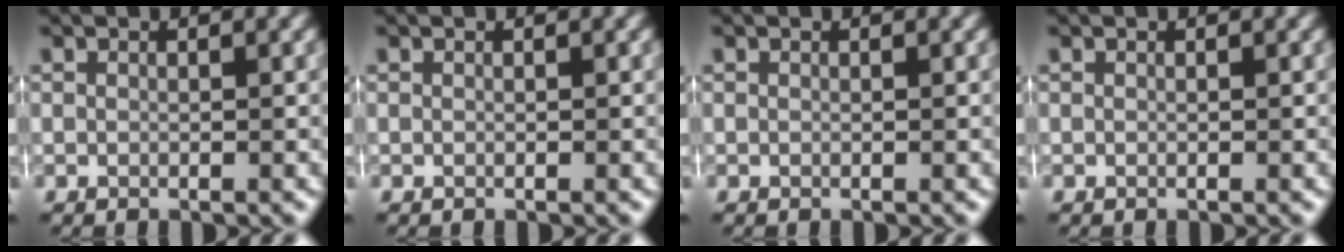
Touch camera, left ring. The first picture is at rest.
{"total": 0.0}
{"total": 0.0}
{"total": 0.0}